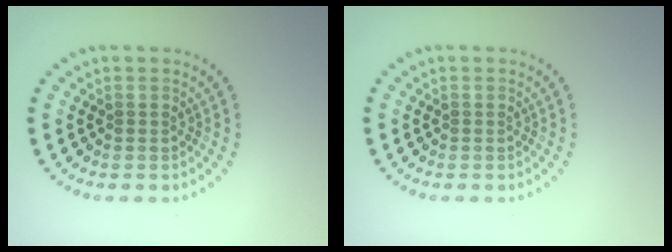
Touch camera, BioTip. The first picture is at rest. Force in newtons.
{"total": 0.0}